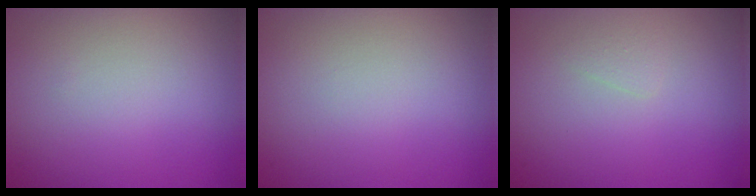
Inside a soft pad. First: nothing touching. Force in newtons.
{"total": 0.0}
{"total": 0.7, "press": 0.7, "slide": 0.0}